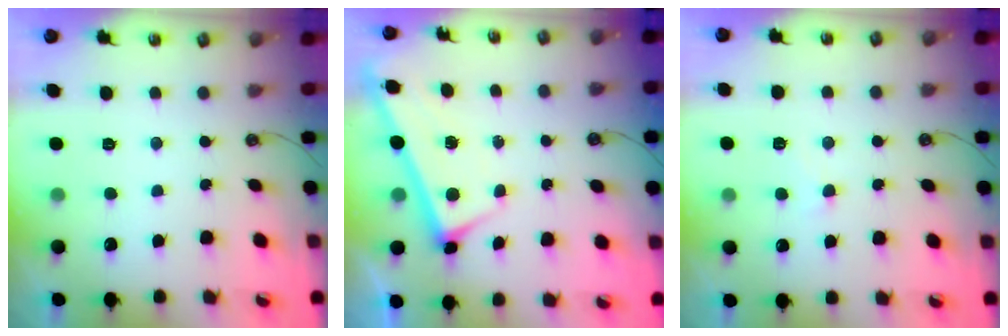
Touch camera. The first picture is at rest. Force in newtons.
{"total": 2.8, "press": 2.8, "slide": 0.2}
{"total": 4.2, "press": 4.2, "slide": 0.3}